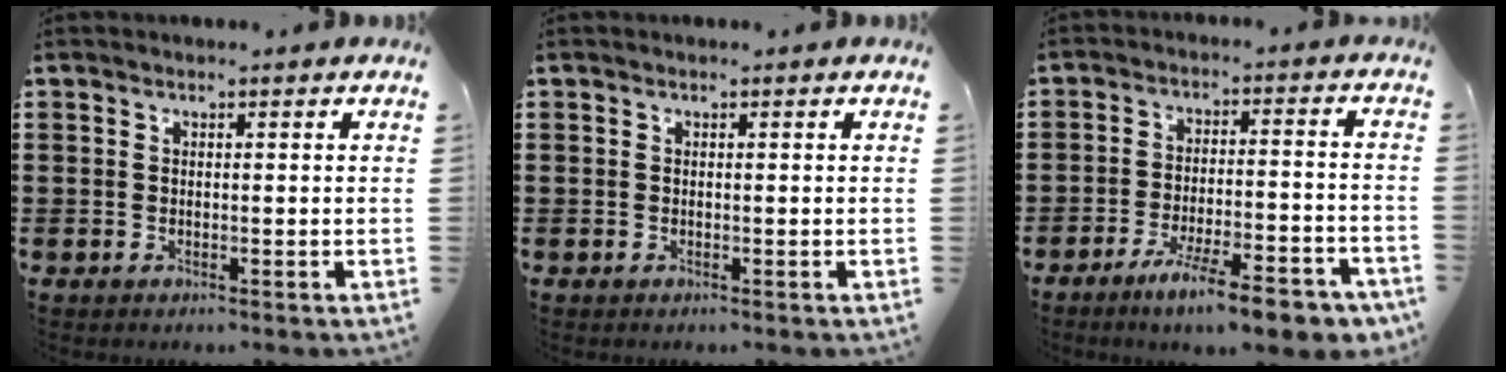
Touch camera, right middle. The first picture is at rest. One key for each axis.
{"total": 0.0}
{"total": 9.5, "fx": -7.1, "fy": 1.2, "fz": 6.3, "tx": -0.106, "ty": 0.002, "tz": -0.128}